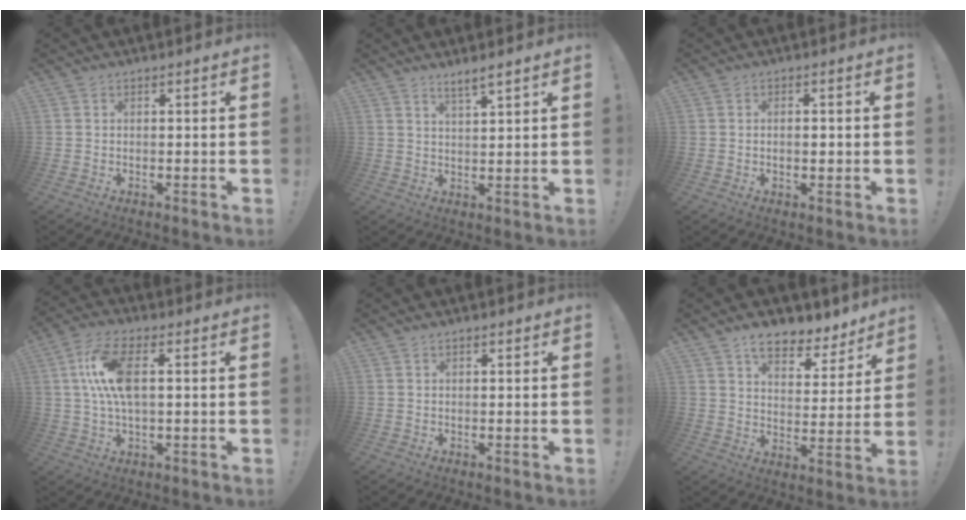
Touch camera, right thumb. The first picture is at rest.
{"total": 4.1, "force": [3.4, 0.4, 2.3], "torque": [-0.042, -0.021, 0.058]}
{"total": 1.6, "force": [-0.3, 0.8, 1.4], "torque": [-0.014, 0.001, -0.008]}
{"total": 12.1, "force": [1.9, 5.2, 10.7], "torque": [-0.210, -0.003, 0.033]}
{"total": 0.6, "force": [0.4, 0.3, 0.2], "torque": [-0.004, 0.001, 0.009]}
{"total": 9.7, "force": [7.4, 4.4, 4.3], "torque": [-0.063, -0.052, 0.135]}